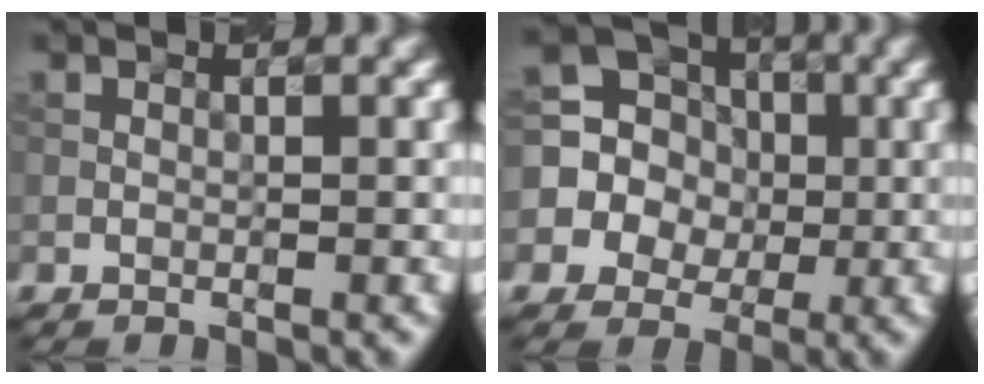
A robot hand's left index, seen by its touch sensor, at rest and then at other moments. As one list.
[{"total": 11.6, "force": [0.9, 10.9, 3.8], "torque": [-0.117, 0.036, 0.000]}]